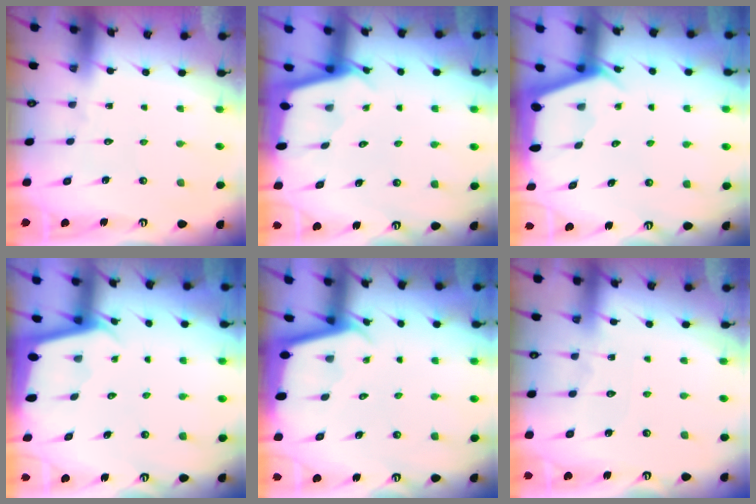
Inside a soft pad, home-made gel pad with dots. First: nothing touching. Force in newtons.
{"total": 1.9, "press": 1.9, "slide": 0.2}
{"total": 2.5, "press": 2.5, "slide": 0.3}
{"total": 2.0, "press": 2.0, "slide": 0.1}
{"total": 1.8, "press": 1.8, "slide": 0.1}
{"total": 3.7, "press": 3.6, "slide": 0.5}